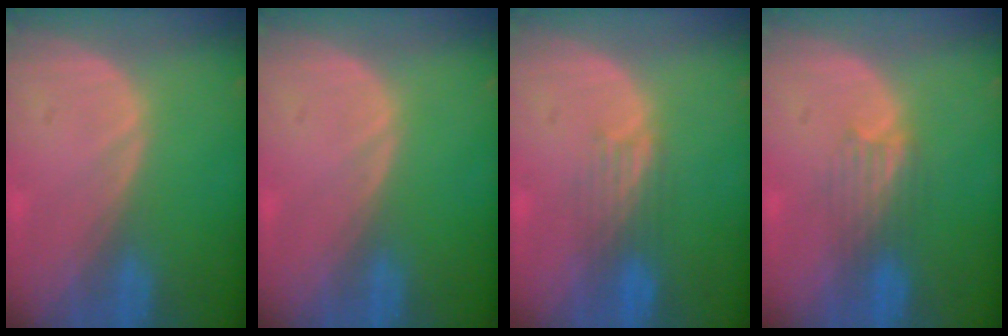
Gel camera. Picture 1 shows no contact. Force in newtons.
{"total": 0.0}
{"total": 3.8, "press": 3.1, "slide": 2.1}
{"total": 3.3, "press": 3.2, "slide": 0.6}